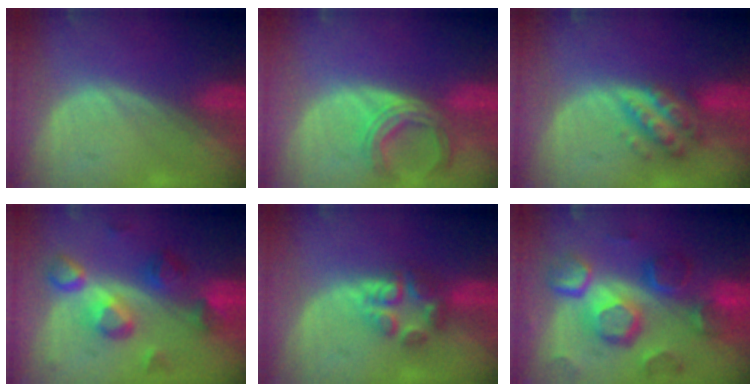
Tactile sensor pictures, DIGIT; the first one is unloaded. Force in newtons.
{"total": 5.7, "press": 5.7, "slide": 0.5}
{"total": 6.3, "press": 5.7, "slide": 2.6}
{"total": 7.9, "press": 7.8, "slide": 1.2}
{"total": 6.0, "press": 5.3, "slide": 2.8}
{"total": 12.3, "press": 10.6, "slide": 6.2}